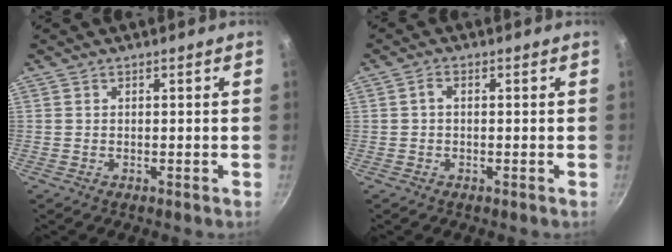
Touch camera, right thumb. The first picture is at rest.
{"total": 1.5, "force": [0.1, 0.9, 1.2], "torque": [-0.022, 0.008, 0.001]}